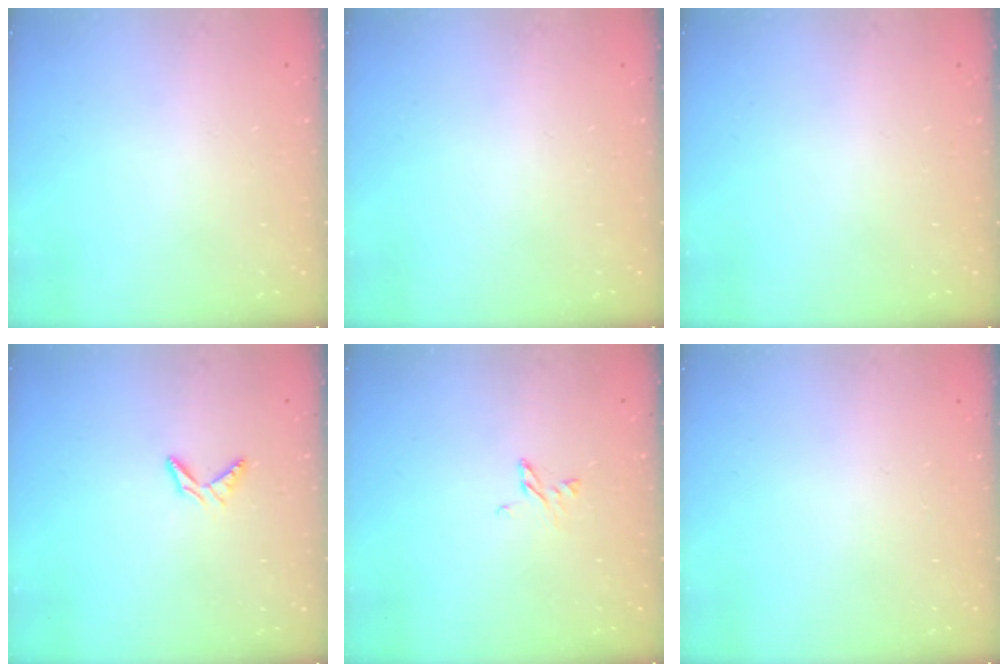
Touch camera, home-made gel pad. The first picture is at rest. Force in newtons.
{"total": 0.0}
{"total": 0.0}
{"total": 3.9, "press": 3.9, "slide": 0.3}
{"total": 3.6, "press": 3.6, "slide": 0.4}
{"total": 0.0}